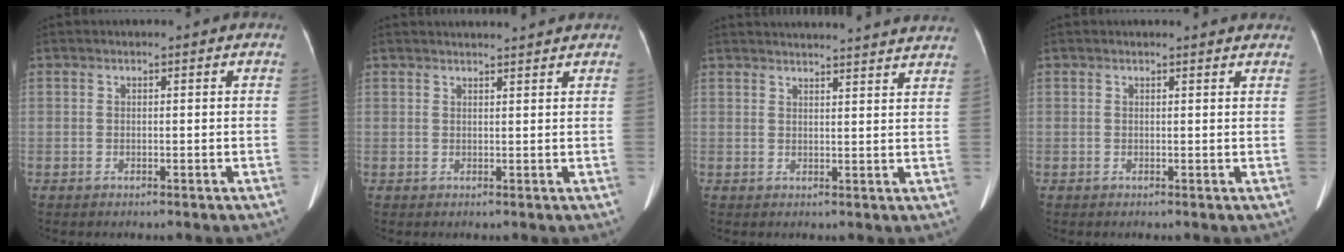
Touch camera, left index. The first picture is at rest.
{"total": 5.2, "force": [5.0, -0.2, 1.3], "torque": [-0.020, 0.019, 0.056]}
{"total": 20.5, "force": [19.7, 0.6, 5.6], "torque": [-0.076, -0.008, 0.237]}
{"total": 4.0, "force": [3.8, 0.6, 0.9], "torque": [-0.016, 0.005, 0.031]}